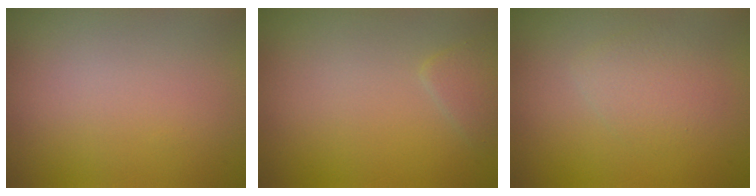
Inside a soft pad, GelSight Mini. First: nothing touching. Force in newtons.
{"total": 1.3, "press": 1.3, "slide": 0.1}
{"total": 2.3, "press": 2.3, "slide": 0.1}